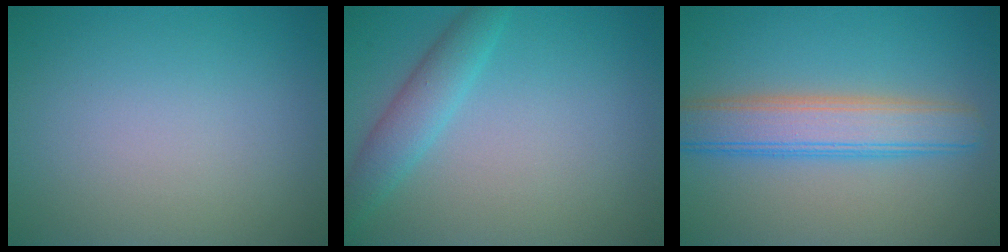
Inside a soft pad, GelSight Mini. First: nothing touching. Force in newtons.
{"total": 2.9, "press": 2.9, "slide": 0.1}
{"total": 5.5, "press": 5.5, "slide": 0.3}